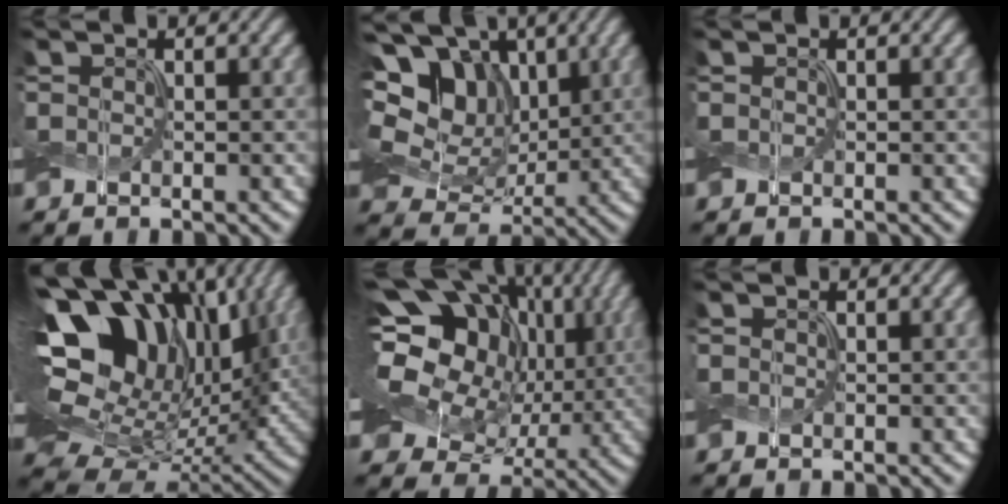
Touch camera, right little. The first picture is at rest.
{"total": 16.8, "force": [6.1, 12.6, 9.3], "torque": [-0.235, 0.037, 0.110]}
{"total": 0.0}
{"total": 18.2, "force": [4.7, 12.5, 12.3], "torque": [-0.244, 0.001, 0.101]}
{"total": 17.7, "force": [4.2, 13.6, 10.5], "torque": [-0.229, 0.037, 0.066]}
{"total": 0.0}